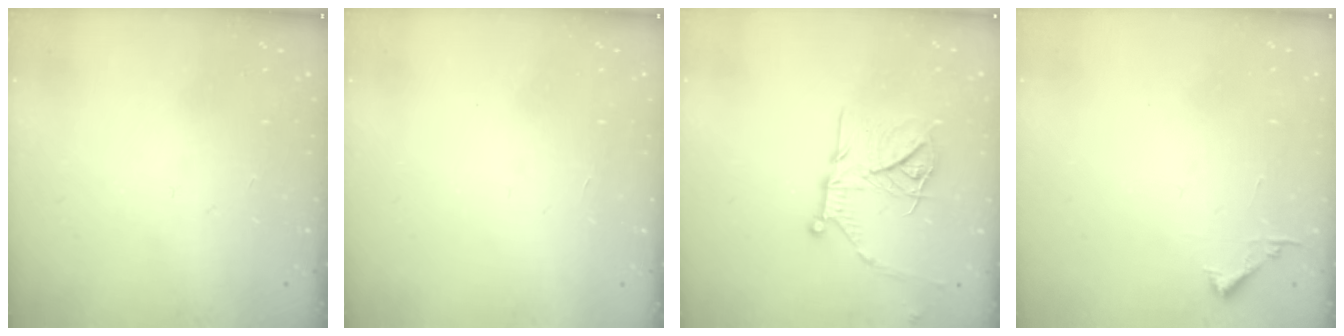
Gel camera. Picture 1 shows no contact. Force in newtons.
{"total": 1.6, "press": 1.6, "slide": 0.1}
{"total": 17.1, "press": 17.0, "slide": 1.5}
{"total": 4.4, "press": 4.4, "slide": 0.4}